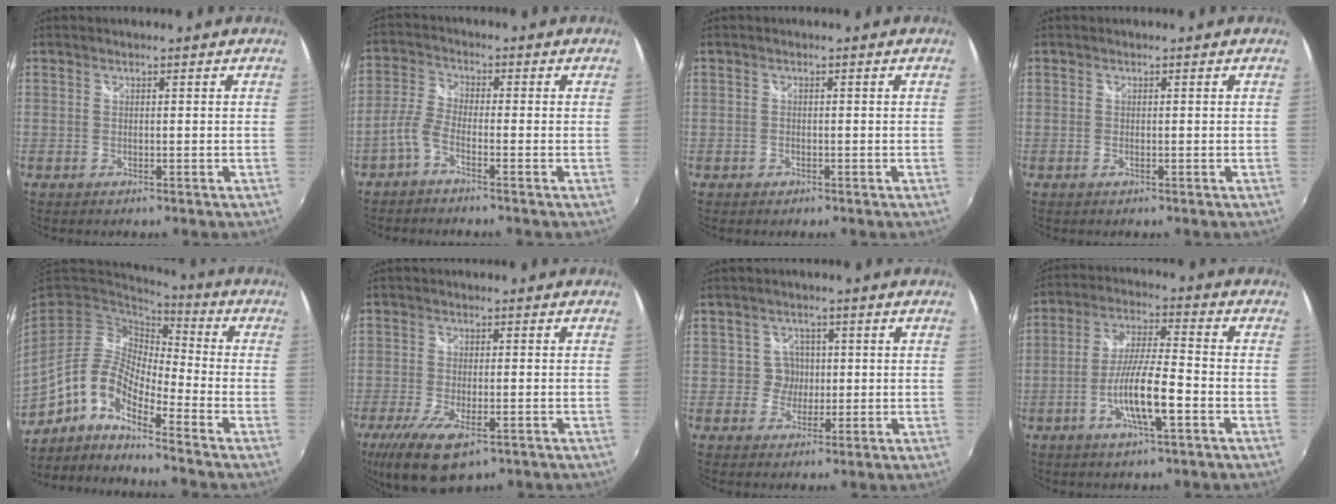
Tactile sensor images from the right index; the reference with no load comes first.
{"total": 3.6, "force": [-2.3, 1.2, 2.6], "torque": [-0.069, 0.011, -0.052]}
{"total": 1.1, "force": [-0.7, 0.8, 0.2], "torque": [-0.006, -0.002, -0.011]}
{"total": 0.0}
{"total": 11.3, "force": [-7.0, 3.5, 8.1], "torque": [-0.141, -0.004, -0.145]}
{"total": 12.2, "force": [-7.1, 4.6, 8.8], "torque": [-0.196, -0.046, -0.119]}
{"total": 3.5, "force": [-0.1, 3.5, 0.0], "torque": [0.005, 0.012, -0.003]}
{"total": 10.6, "force": [-4.1, 1.4, 9.6], "torque": [-0.190, -0.004, -0.075]}